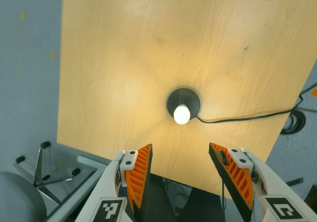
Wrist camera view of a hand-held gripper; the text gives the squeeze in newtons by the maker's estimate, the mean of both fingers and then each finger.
{"total": 0.0}